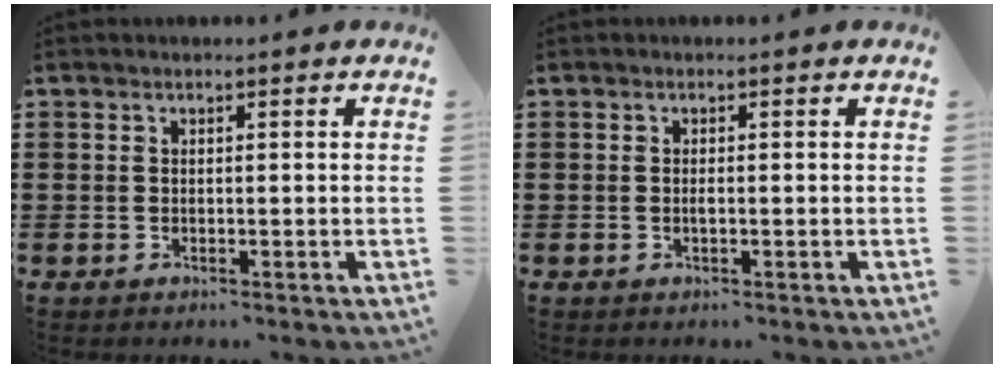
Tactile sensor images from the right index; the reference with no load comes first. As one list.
[{"total": 0.8, "force": [-0.1, 0.2, 0.7], "torque": [-0.016, -0.003, -0.002]}]